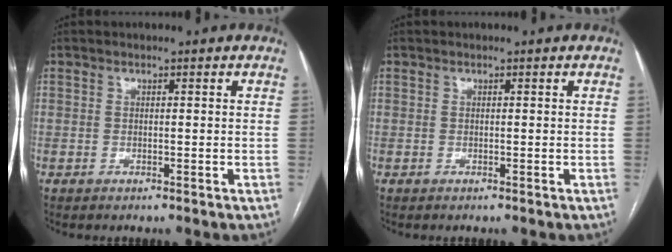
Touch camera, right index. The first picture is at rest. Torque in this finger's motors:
{"motor_torque": [0.00, 0.00, 0.00, 0.00]}